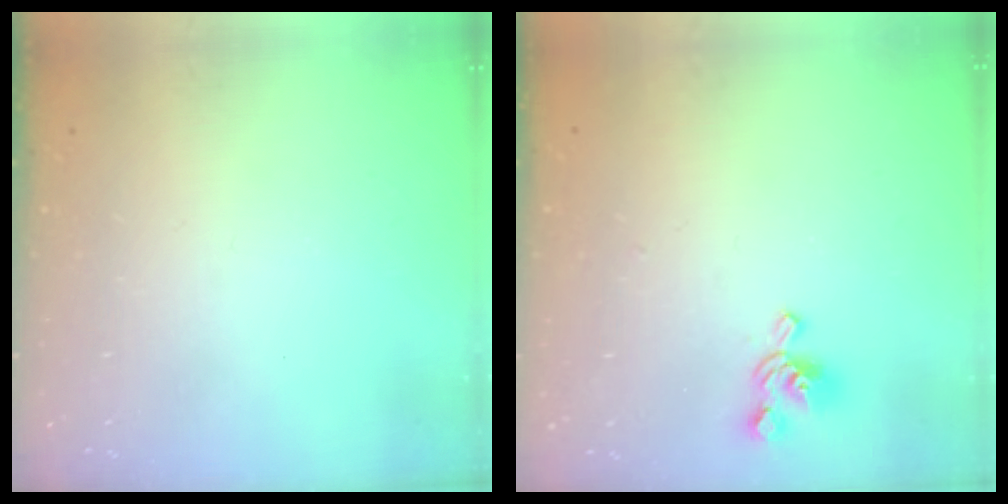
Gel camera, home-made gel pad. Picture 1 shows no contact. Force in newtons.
{"total": 1.7, "press": 1.4, "slide": 1.0}